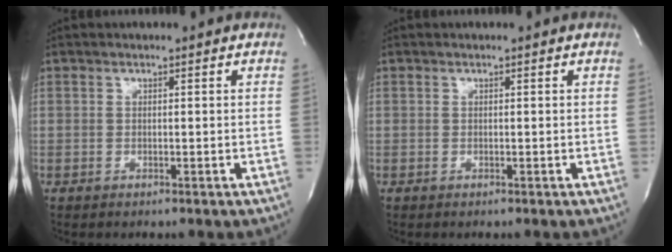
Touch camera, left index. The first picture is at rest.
{"total": 0.0}